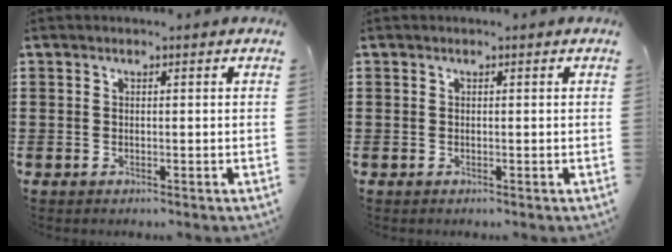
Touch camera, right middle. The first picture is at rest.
{"total": 0.0}